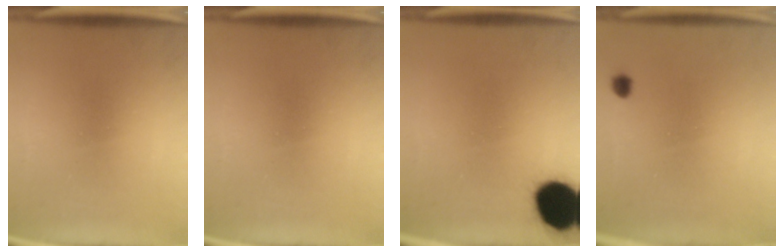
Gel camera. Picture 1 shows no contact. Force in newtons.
{"total": 0.0}
{"total": 15.1}
{"total": 1.3}